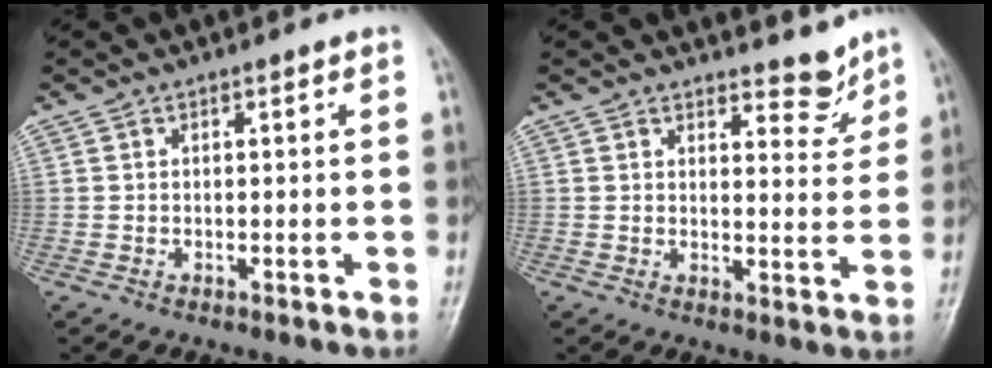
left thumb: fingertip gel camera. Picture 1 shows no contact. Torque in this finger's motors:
{"motor_torque": [-0.27, -0.42, -0.06, -0.12, 0.03]}